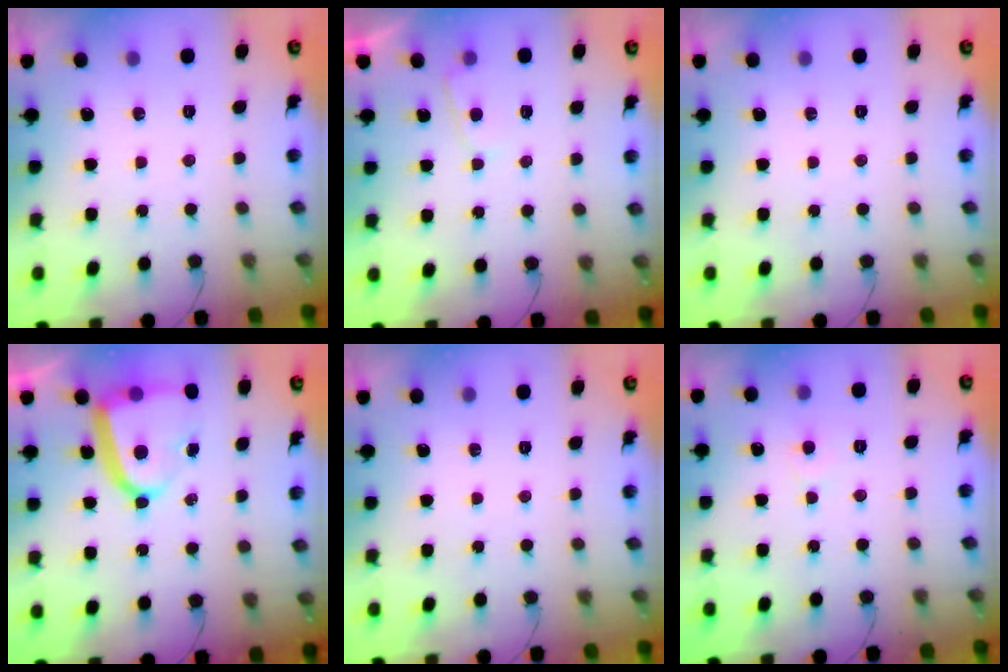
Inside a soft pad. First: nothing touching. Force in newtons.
{"total": 2.3, "press": 2.3, "slide": 0.2}
{"total": 0.0}
{"total": 13.5, "press": 13.5, "slide": 1.2}
{"total": 0.0}
{"total": 3.7, "press": 3.7, "slide": 0.5}